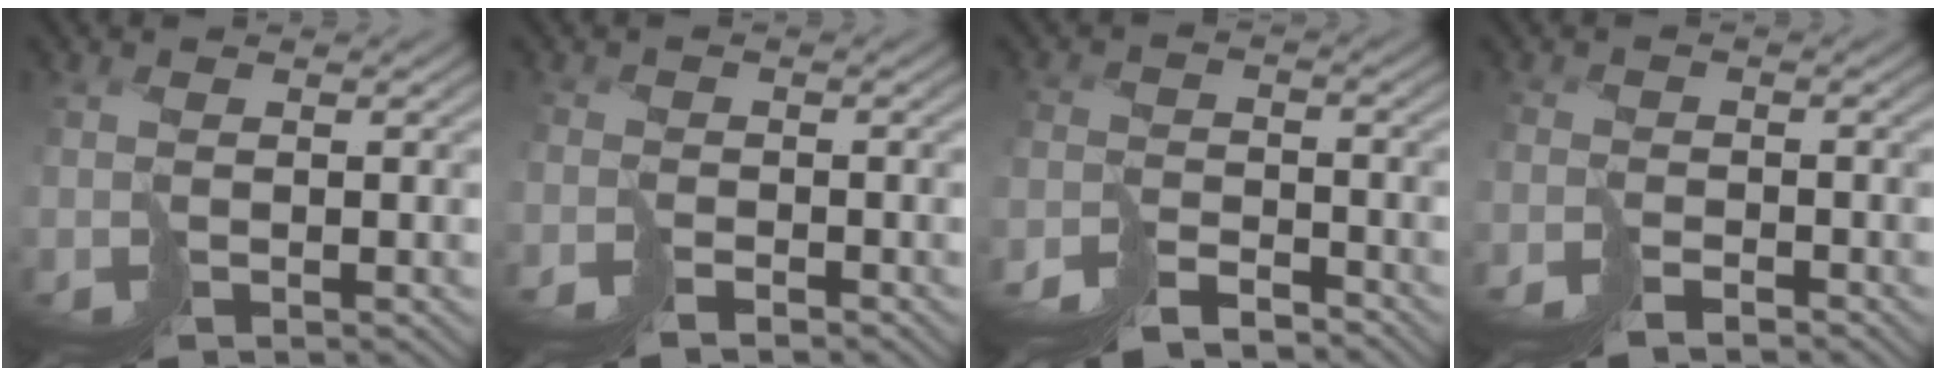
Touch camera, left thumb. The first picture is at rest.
{"total": 1.8, "force": [-1.7, -0.2, -0.4], "torque": [0.026, 0.001, -0.033]}
{"total": 6.2, "force": [-5.8, 1.1, 1.7], "torque": [-0.025, -0.002, -0.113]}
{"total": 2.3, "force": [-2.3, -0.1, -0.1], "torque": [0.020, 0.001, -0.044]}